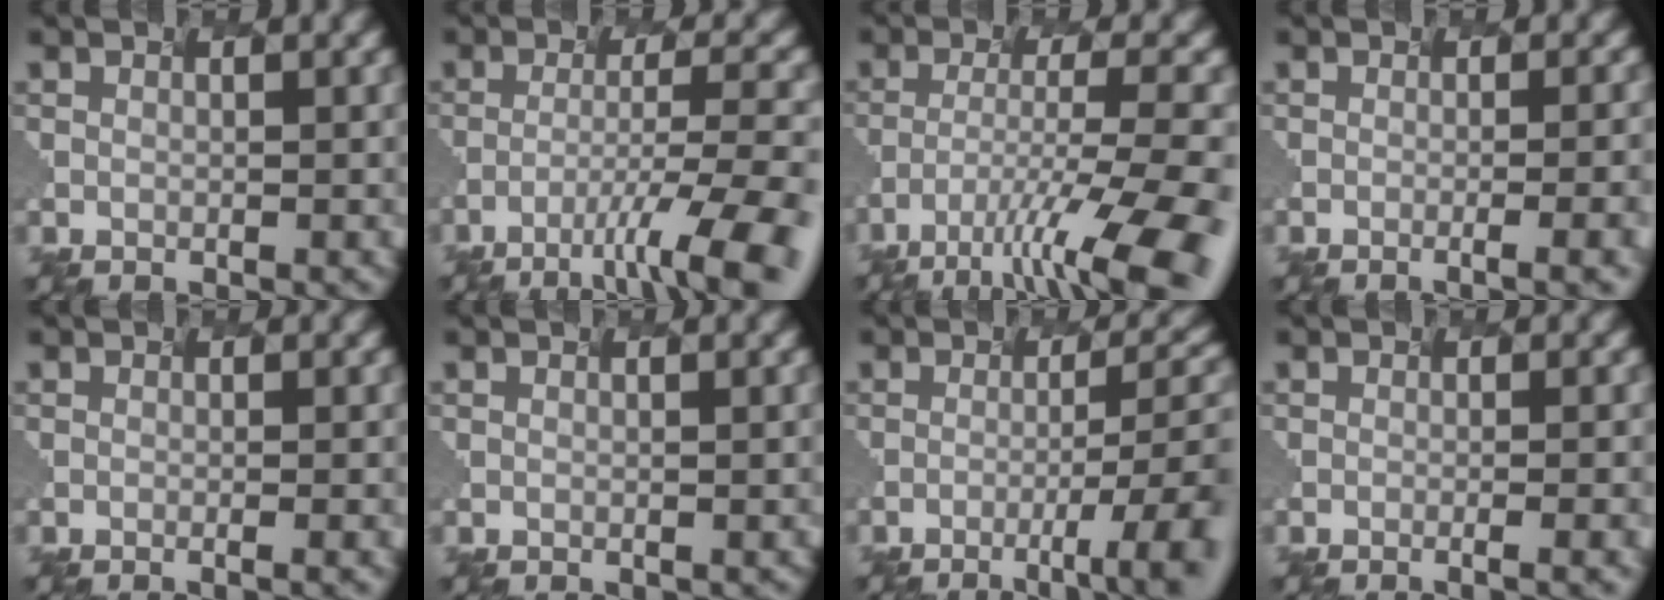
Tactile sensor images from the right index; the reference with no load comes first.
{"total": 8.4, "force": [-5.8, 0.2, 6.0], "torque": [-0.115, 0.002, -0.067]}
{"total": 10.7, "force": [-7.8, 1.0, 7.3], "torque": [-0.145, -0.009, -0.098]}
{"total": 5.3, "force": [-1.7, 1.7, 4.8], "torque": [-0.037, 0.005, 0.007]}
{"total": 1.3, "force": [-0.4, 0.3, 1.2], "torque": [-0.007, 0.004, -0.004]}
{"total": 0.0}
{"total": 7.5, "force": [-3.1, 1.0, 6.7], "torque": [-0.104, -0.006, -0.009]}
{"total": 3.0, "force": [-0.9, 0.8, 2.7], "torque": [-0.021, 0.005, -0.003]}